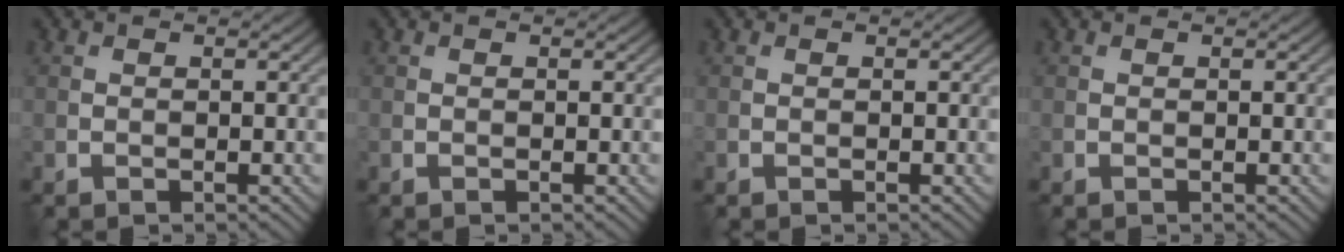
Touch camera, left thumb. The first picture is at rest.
{"total": 0.0}
{"total": 0.0}
{"total": 0.0}